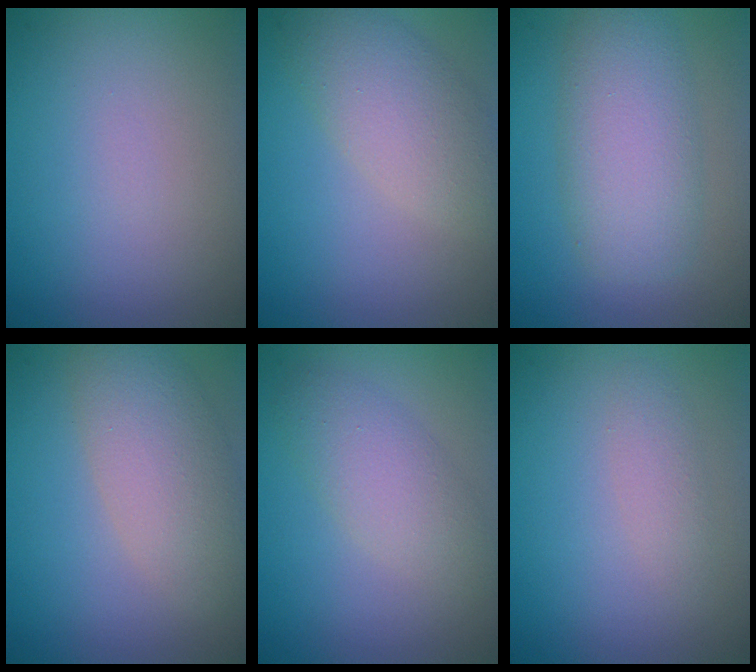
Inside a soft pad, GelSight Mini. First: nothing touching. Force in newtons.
{"total": 4.5, "press": 4.5, "slide": 0.4}
{"total": 5.7, "press": 5.7, "slide": 0.1}
{"total": 5.0, "press": 5.0, "slide": 0.3}
{"total": 3.3, "press": 3.3, "slide": 0.3}
{"total": 1.3, "press": 1.3, "slide": 0.1}